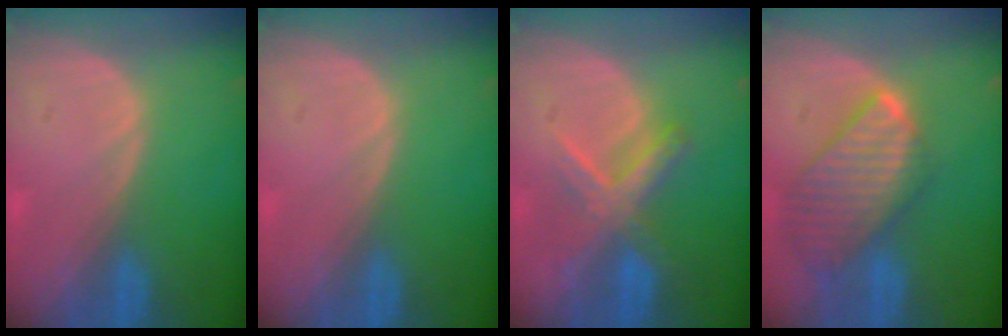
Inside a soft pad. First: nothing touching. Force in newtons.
{"total": 0.0}
{"total": 6.3, "press": 6.2, "slide": 1.4}
{"total": 9.7, "press": 8.4, "slide": 4.9}